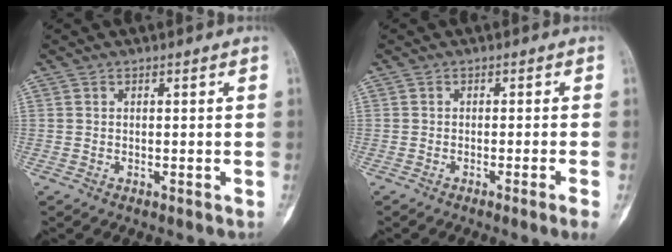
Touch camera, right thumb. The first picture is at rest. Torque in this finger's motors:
{"motor_torque": [-0.55, -0.35, -0.11, -0.06, 0.01]}